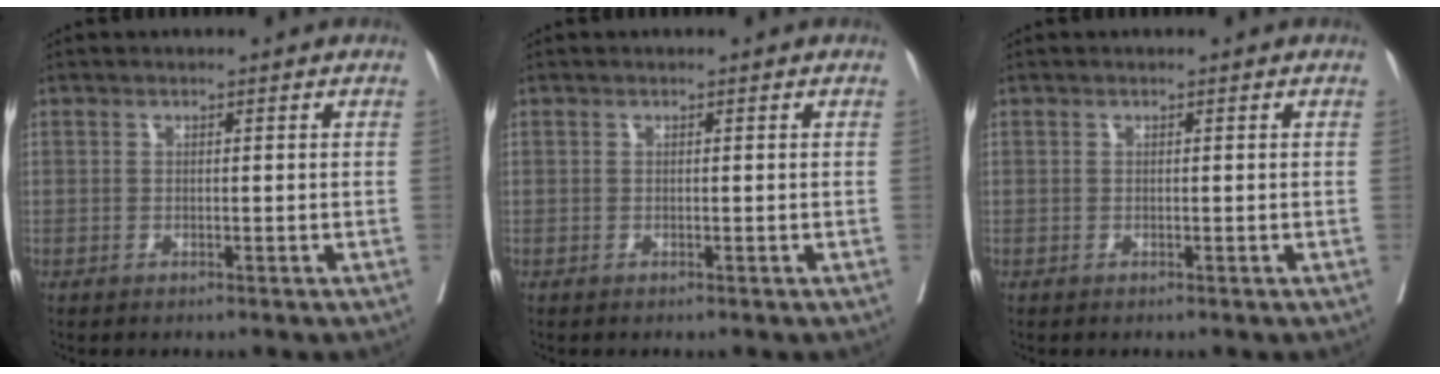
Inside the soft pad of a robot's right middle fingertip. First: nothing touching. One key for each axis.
{"total": 0.0}
{"total": 0.0}